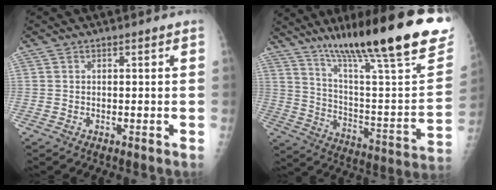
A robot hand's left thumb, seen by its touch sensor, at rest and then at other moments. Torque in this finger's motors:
{"motor_torque": [0.57, 0.18, 1.41, -1.36, 0.19]}